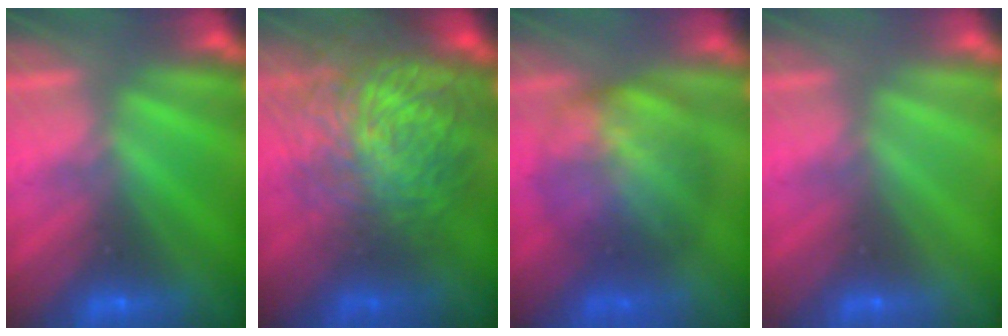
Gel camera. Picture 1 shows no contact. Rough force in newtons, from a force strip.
{"total": 7.5}
{"total": 7.4}
{"total": 2.9}